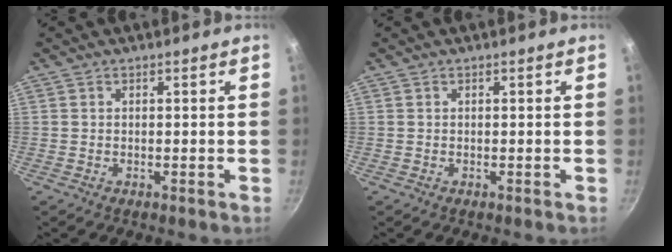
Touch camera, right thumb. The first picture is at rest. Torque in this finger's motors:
{"motor_torque": [0.06, -0.01, 0.09, 0.03, 0.03]}